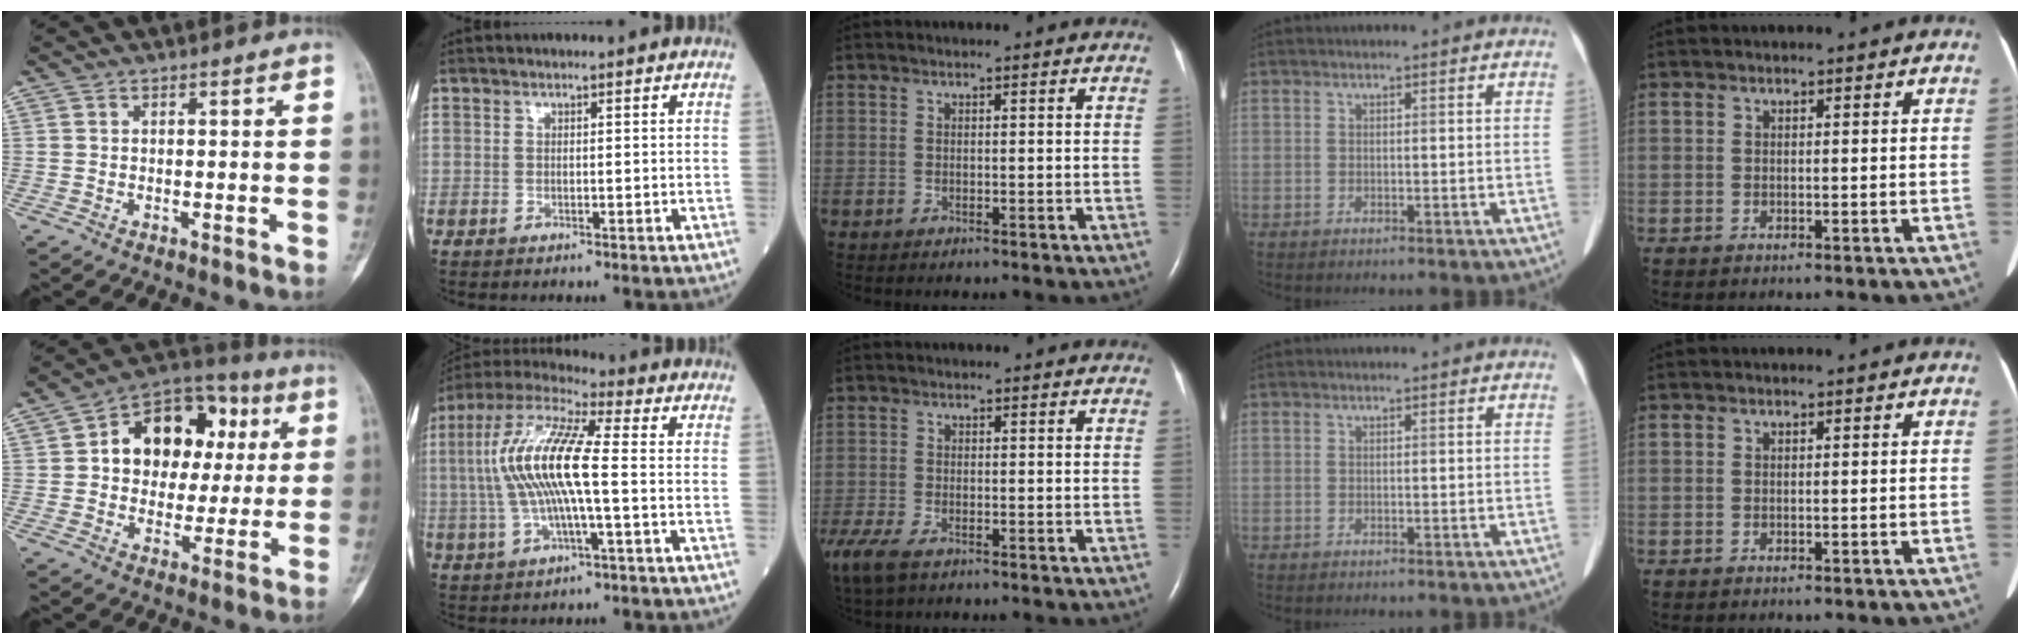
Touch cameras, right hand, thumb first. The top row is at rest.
{"thumb": {"total": 17.4, "force": [3.5, 12.8, 11.3], "torque": [-0.104, 0.023, 0.049]}, "index": {"total": 13.9, "force": [-0.2, 2.0, 13.7], "torque": [-0.288, 0.014, -0.010]}, "middle": {"total": 9.5, "force": [-6.1, 4.4, 5.9], "torque": [-0.150, -0.023, -0.103]}}